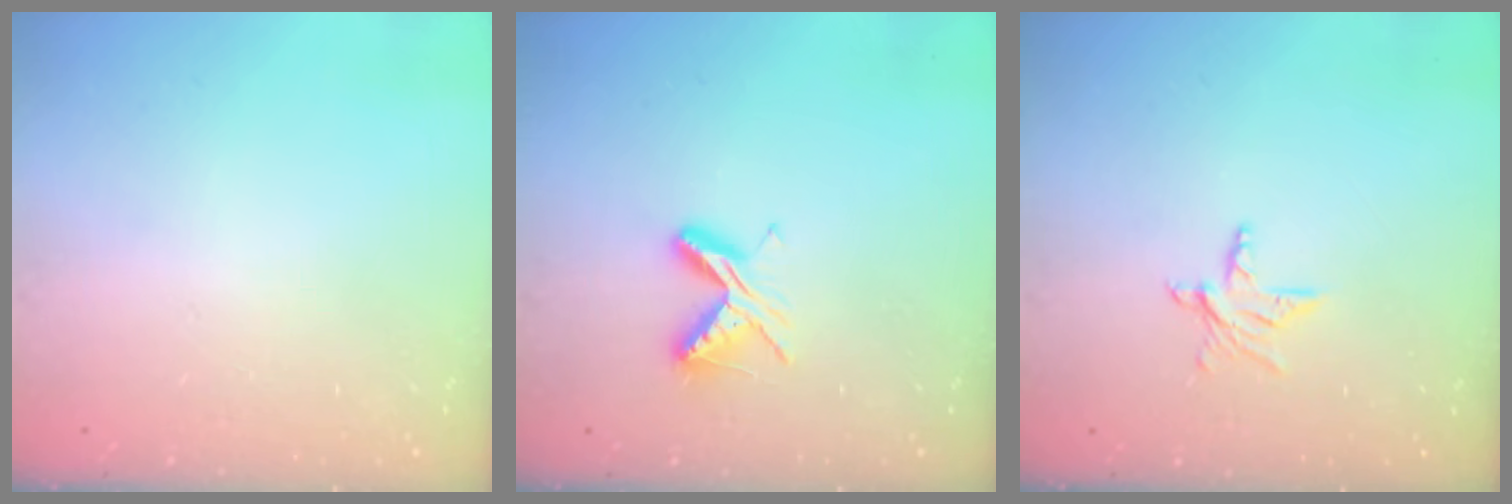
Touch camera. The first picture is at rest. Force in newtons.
{"total": 5.9, "press": 5.9, "slide": 0.7}
{"total": 4.0, "press": 4.0, "slide": 0.3}